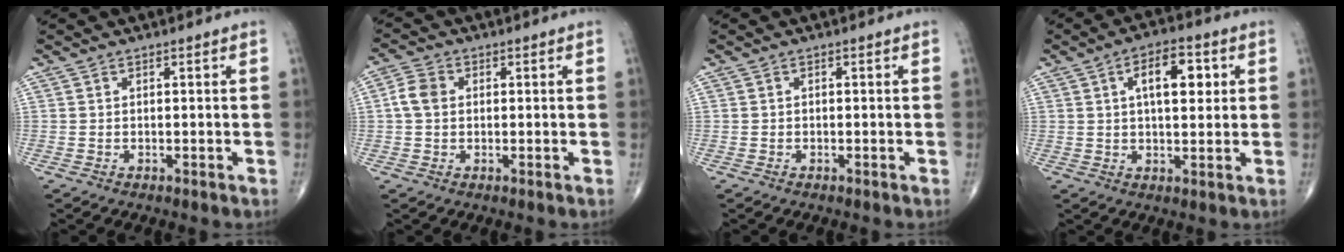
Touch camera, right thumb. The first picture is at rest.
{"total": 4.2, "force": [0.3, 3.2, 2.7], "torque": [-0.052, 0.011, 0.000]}
{"total": 0.0}
{"total": 8.7, "force": [2.4, 4.1, 7.3], "torque": [-0.089, 0.003, 0.032]}